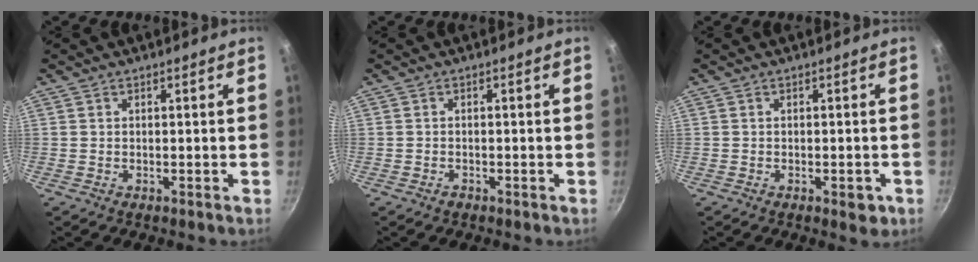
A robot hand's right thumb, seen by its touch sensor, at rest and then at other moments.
{"total": 0.7, "force": [-0.5, 0.4, 0.2], "torque": [-0.008, 0.007, -0.010]}
{"total": 2.9, "force": [-1.2, 1.4, 2.3], "torque": [-0.023, 0.006, -0.012]}